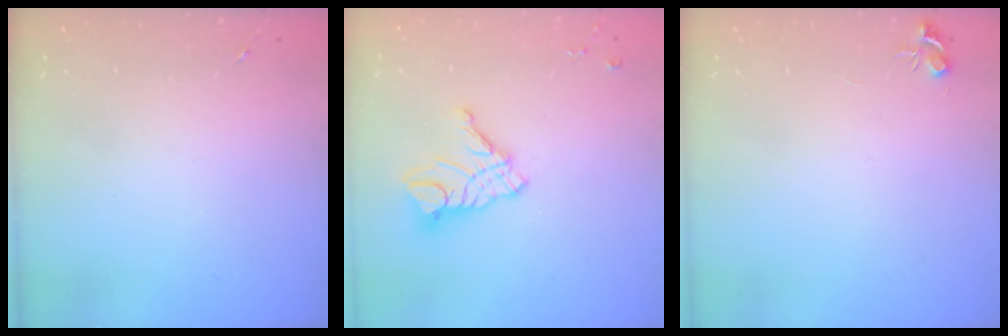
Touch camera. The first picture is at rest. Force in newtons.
{"total": 13.4, "press": 13.3, "slide": 1.2}
{"total": 4.7, "press": 4.7, "slide": 0.6}